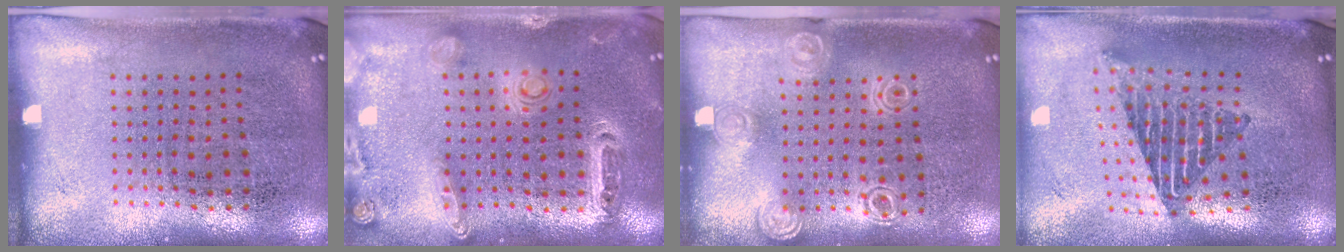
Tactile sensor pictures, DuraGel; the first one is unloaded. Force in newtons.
{"total": 1.3, "press": 1.3, "slide": 0.3}
{"total": 1.3, "press": 1.2, "slide": 0.3}
{"total": 2.1, "press": 1.6, "slide": 1.4}